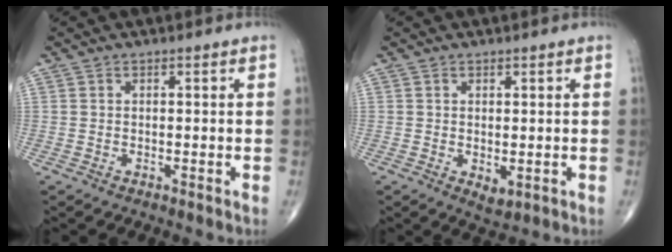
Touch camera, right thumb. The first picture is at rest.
{"total": 2.4, "force": [-0.2, 1.3, 2.0], "torque": [-0.026, -0.008, 0.003]}